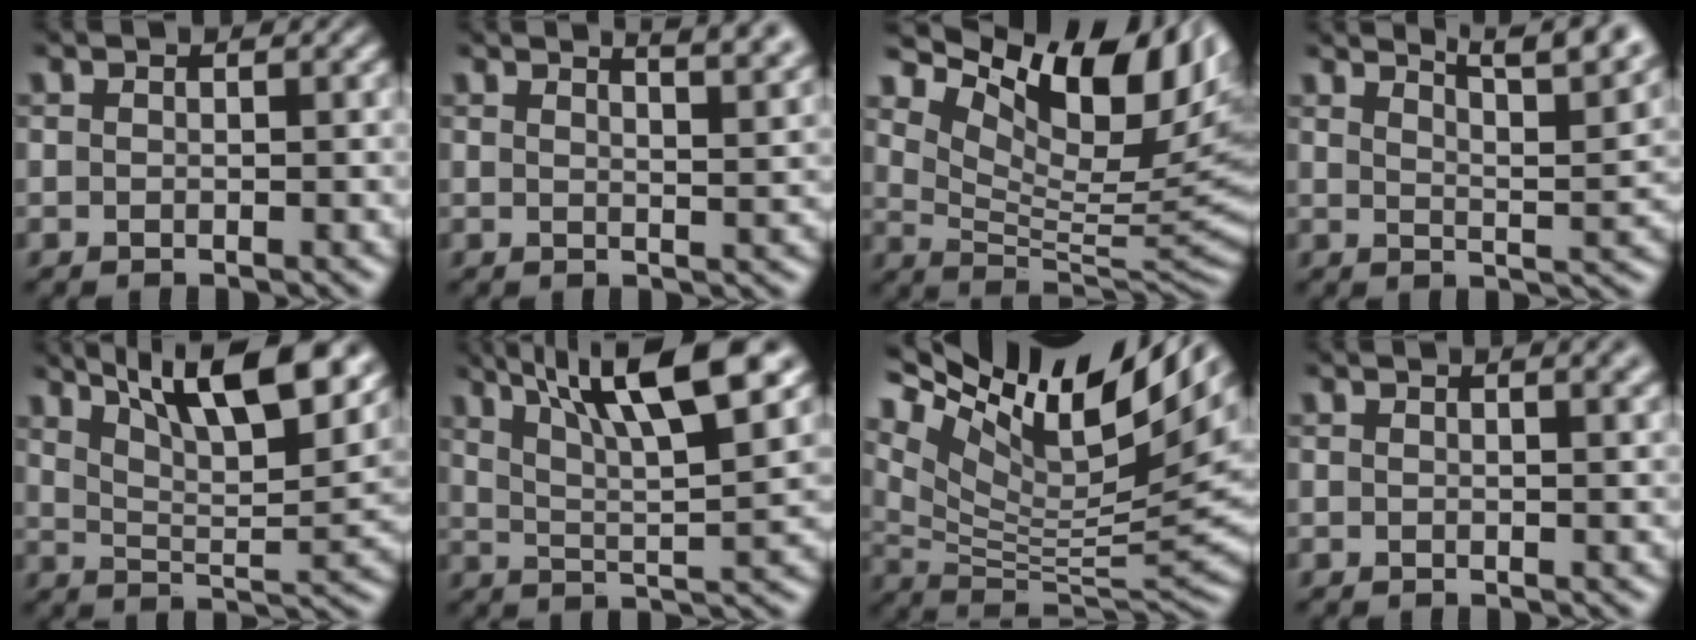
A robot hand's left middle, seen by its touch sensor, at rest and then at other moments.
{"total": 6.4, "force": [4.6, 2.1, 3.8], "torque": [-0.019, 0.037, 0.033]}
{"total": 12.6, "force": [7.4, 5.1, 8.8], "torque": [-0.147, 0.012, 0.131]}
{"total": 9.0, "force": [7.0, 2.1, 5.1], "torque": [-0.049, 0.021, 0.062]}
{"total": 12.9, "force": [8.2, 4.0, 9.0], "torque": [-0.130, 0.021, 0.104]}
{"total": 11.9, "force": [6.7, 2.9, 9.3], "torque": [-0.148, 0.016, 0.108]}
{"total": 15.5, "force": [8.7, 5.3, 11.7], "torque": [-0.241, 0.033, 0.162]}
{"total": 3.1, "force": [1.9, 1.3, 2.1], "torque": [-0.005, 0.013, 0.008]}